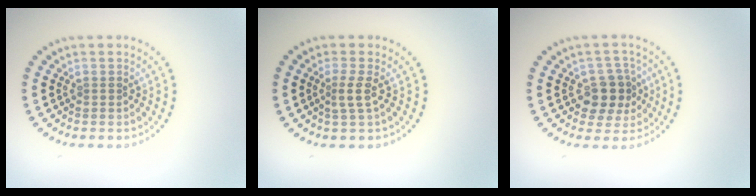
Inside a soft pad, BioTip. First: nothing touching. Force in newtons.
{"total": 1.7, "press": 1.1, "slide": 1.3}
{"total": 3.7, "press": 3.5, "slide": 1.2}